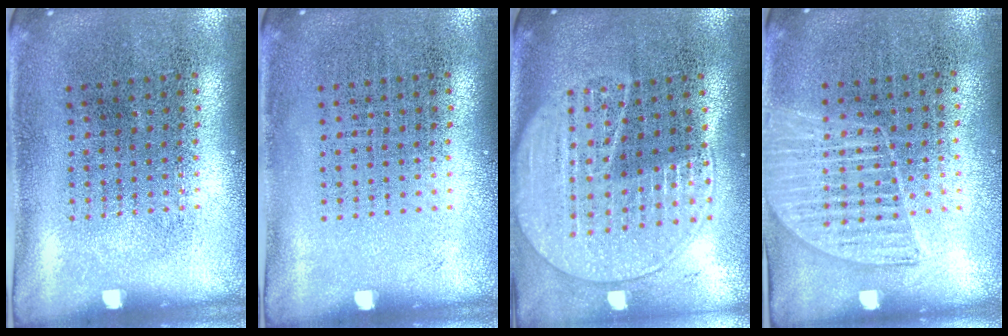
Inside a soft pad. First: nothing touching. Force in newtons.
{"total": 0.0}
{"total": 2.0, "press": 1.8, "slide": 1.0}
{"total": 1.4, "press": 1.2, "slide": 0.6}